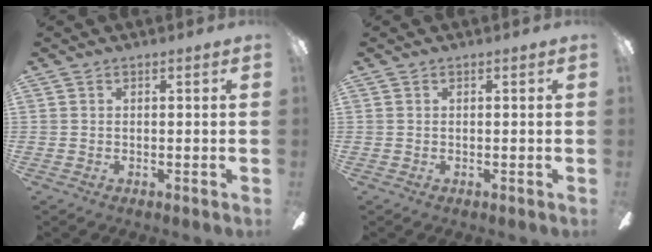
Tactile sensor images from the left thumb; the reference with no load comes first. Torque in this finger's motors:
{"motor_torque": [-0.08, 0.08, 0.00, 0.00, 0.00]}